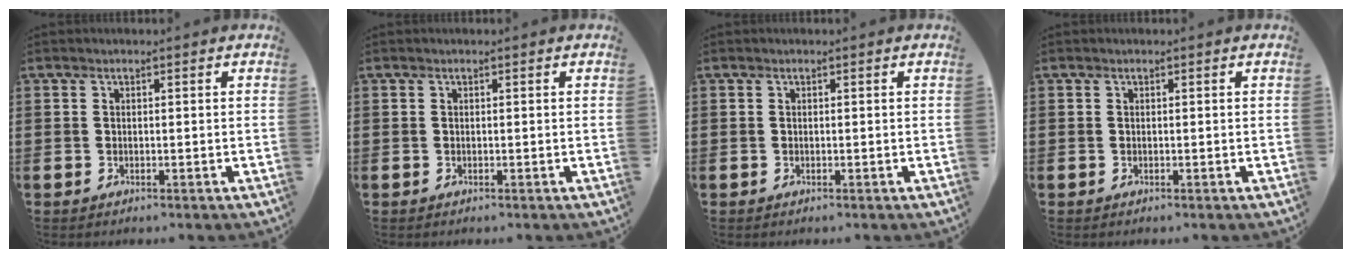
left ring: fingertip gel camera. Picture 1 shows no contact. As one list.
[{"total": 0.0}, {"total": 0.0}, {"total": 0.0}]